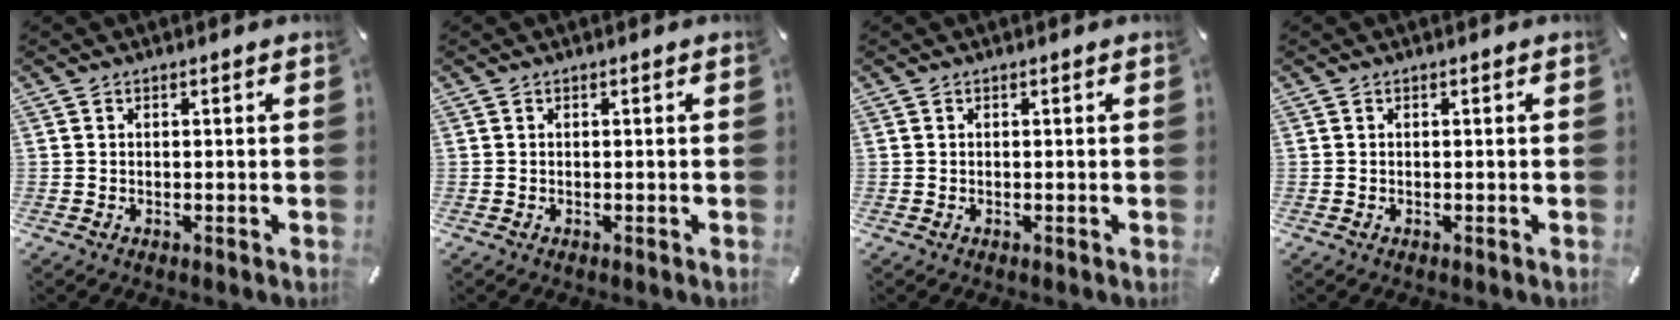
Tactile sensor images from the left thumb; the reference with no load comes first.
{"total": 0.0}
{"total": 0.0}
{"total": 0.0}